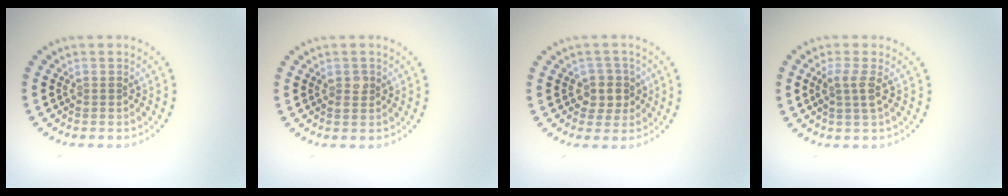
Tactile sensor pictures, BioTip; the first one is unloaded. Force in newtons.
{"total": 1.1, "press": 1.1, "slide": 0.0}
{"total": 2.5, "press": 2.2, "slide": 1.2}
{"total": 1.9, "press": 1.5, "slide": 1.1}